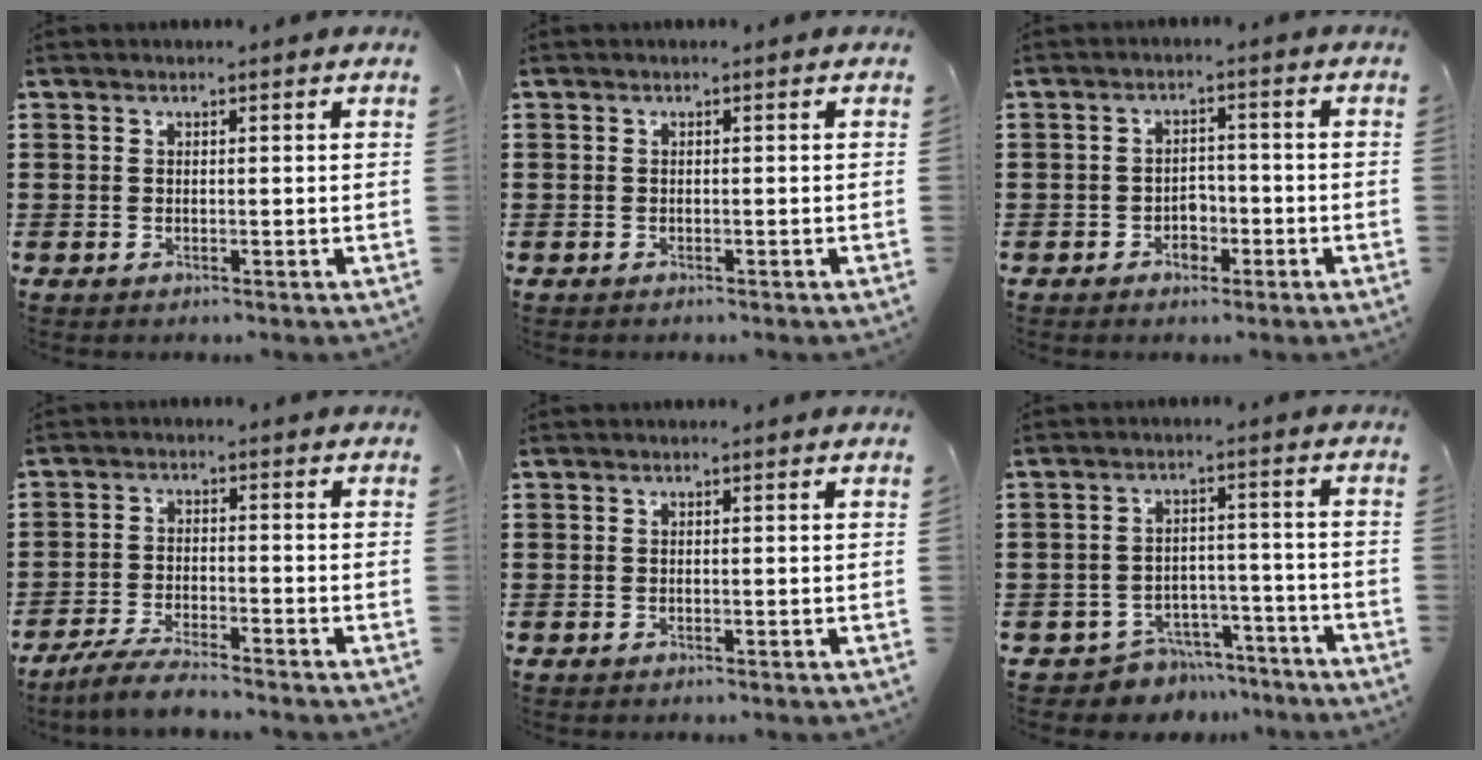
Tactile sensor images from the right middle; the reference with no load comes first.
{"total": 0.0}
{"total": 2.7, "force": [-1.7, 1.8, 1.2], "torque": [-0.025, 0.005, -0.037]}
{"total": 4.2, "force": [-3.9, 0.1, 1.7], "torque": [-0.044, -0.006, -0.079]}
{"total": 0.0}
{"total": 4.8, "force": [-4.6, 1.4, 0.2], "torque": [-0.010, 0.014, -0.093]}